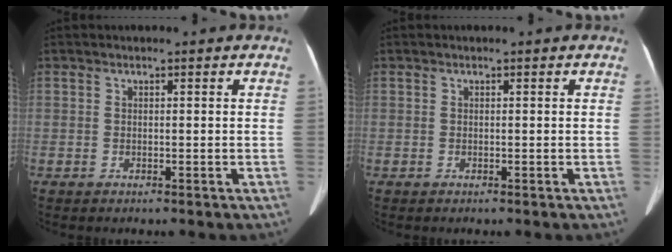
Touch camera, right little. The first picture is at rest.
{"total": 0.0}